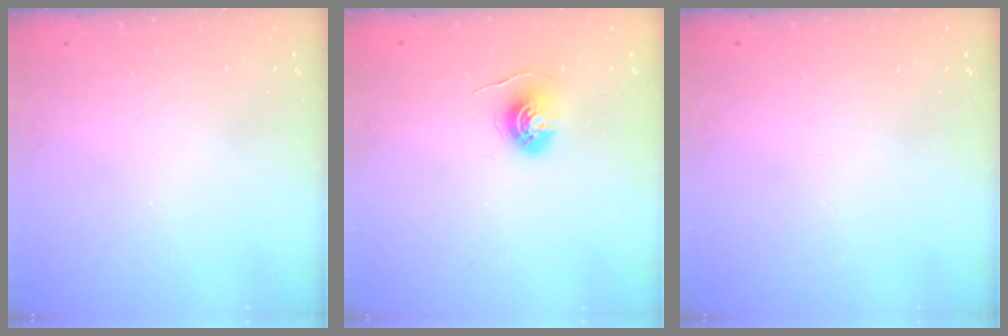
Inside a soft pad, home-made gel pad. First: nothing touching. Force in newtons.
{"total": 5.7, "press": 5.7, "slide": 0.5}
{"total": 0.0}